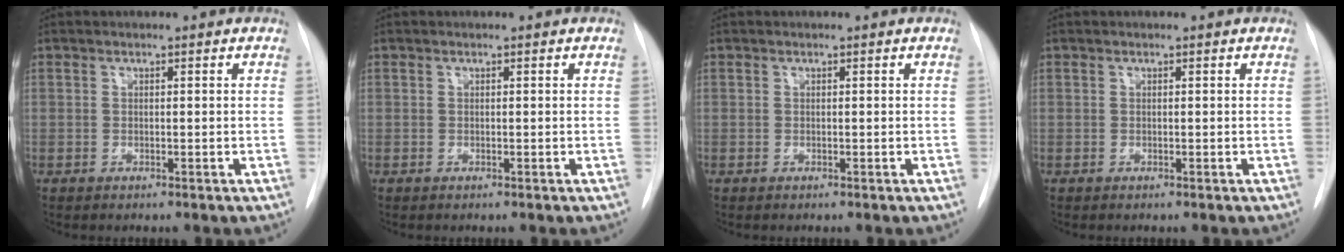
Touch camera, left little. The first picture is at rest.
{"total": 0.0}
{"total": 0.0}
{"total": 0.0}